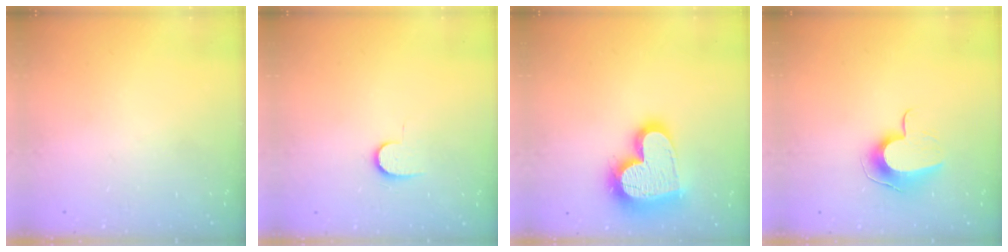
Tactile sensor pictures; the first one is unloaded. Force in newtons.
{"total": 6.2, "press": 6.1, "slide": 0.7}
{"total": 20.8, "press": 20.7, "slide": 1.8}
{"total": 9.8, "press": 9.8, "slide": 0.1}